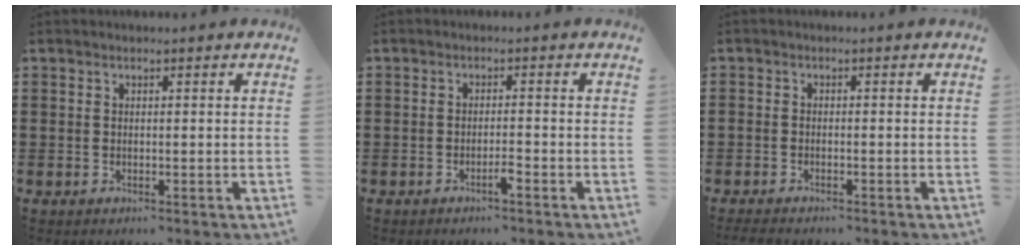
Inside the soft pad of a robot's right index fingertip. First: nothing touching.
{"total": 2.4, "force": [-1.5, 0.1, 1.8], "torque": [-0.031, -0.001, -0.028]}
{"total": 1.6, "force": [-1.5, 0.3, 0.1], "torque": [-0.006, 0.001, -0.031]}